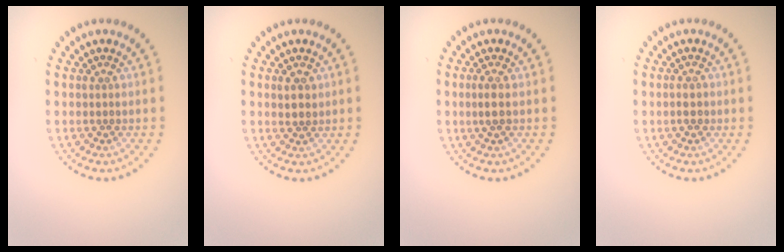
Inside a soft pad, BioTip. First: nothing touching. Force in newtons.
{"total": 1.5, "press": 1.4, "slide": 0.6}
{"total": 1.5, "press": 1.3, "slide": 0.6}
{"total": 1.1, "press": 1.0, "slide": 0.5}